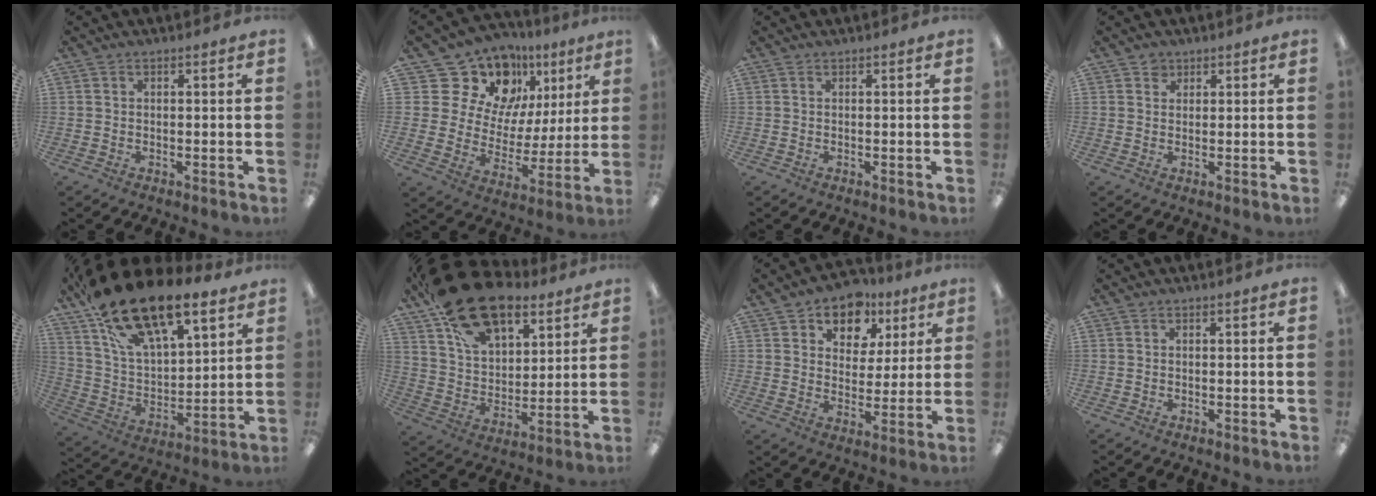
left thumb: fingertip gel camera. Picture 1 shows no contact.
{"total": 18.4, "force": [11.1, 12.9, 6.9], "torque": [-0.136, -0.057, 0.215]}
{"total": 0.0}
{"total": 1.9, "force": [1.2, 1.4, 0.3], "torque": [0.000, -0.002, 0.022]}
{"total": 22.6, "force": [16.7, 8.9, 12.4], "torque": [-0.226, -0.096, 0.297]}
{"total": 22.6, "force": [15.6, 11.2, 11.9], "torque": [-0.214, -0.077, 0.280]}
{"total": 9.6, "force": [6.5, 6.6, 2.6], "torque": [-0.041, -0.043, 0.117]}
{"total": 0.0}